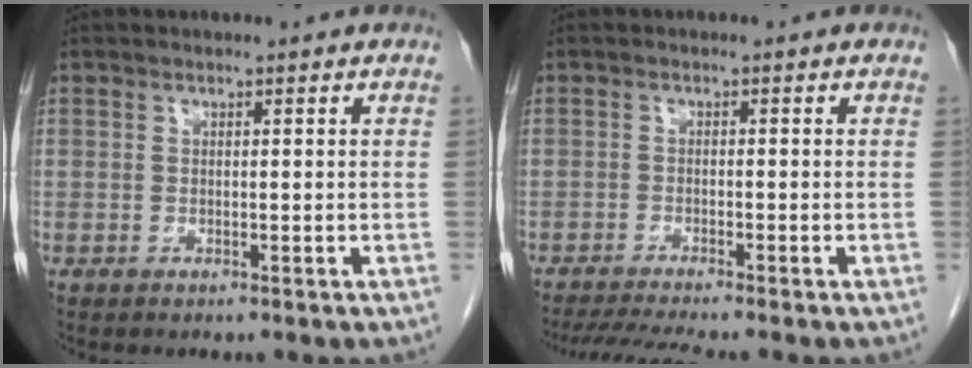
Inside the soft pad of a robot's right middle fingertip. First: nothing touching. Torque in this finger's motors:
{"motor_torque": [0.03, -0.02, 0.01, 0.00]}